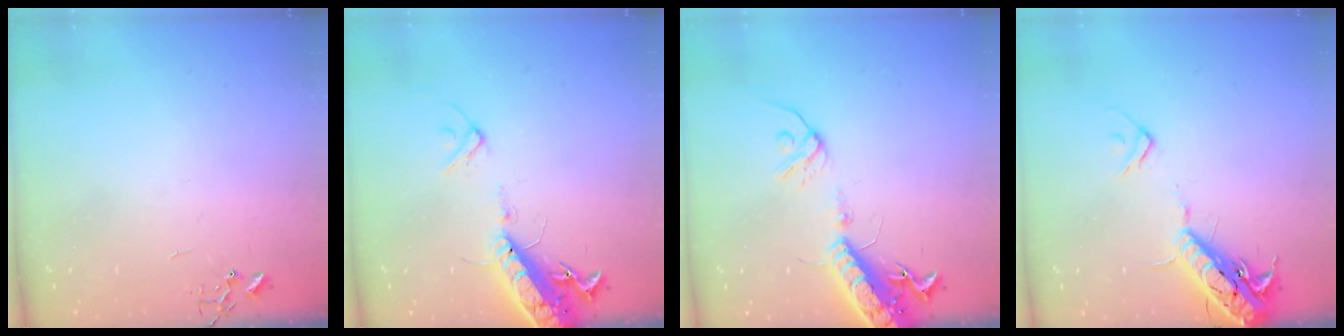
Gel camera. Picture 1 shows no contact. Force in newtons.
{"total": 15.6, "press": 15.2, "slide": 3.5}
{"total": 16.6, "press": 16.1, "slide": 4.0}
{"total": 17.1, "press": 16.7, "slide": 3.7}